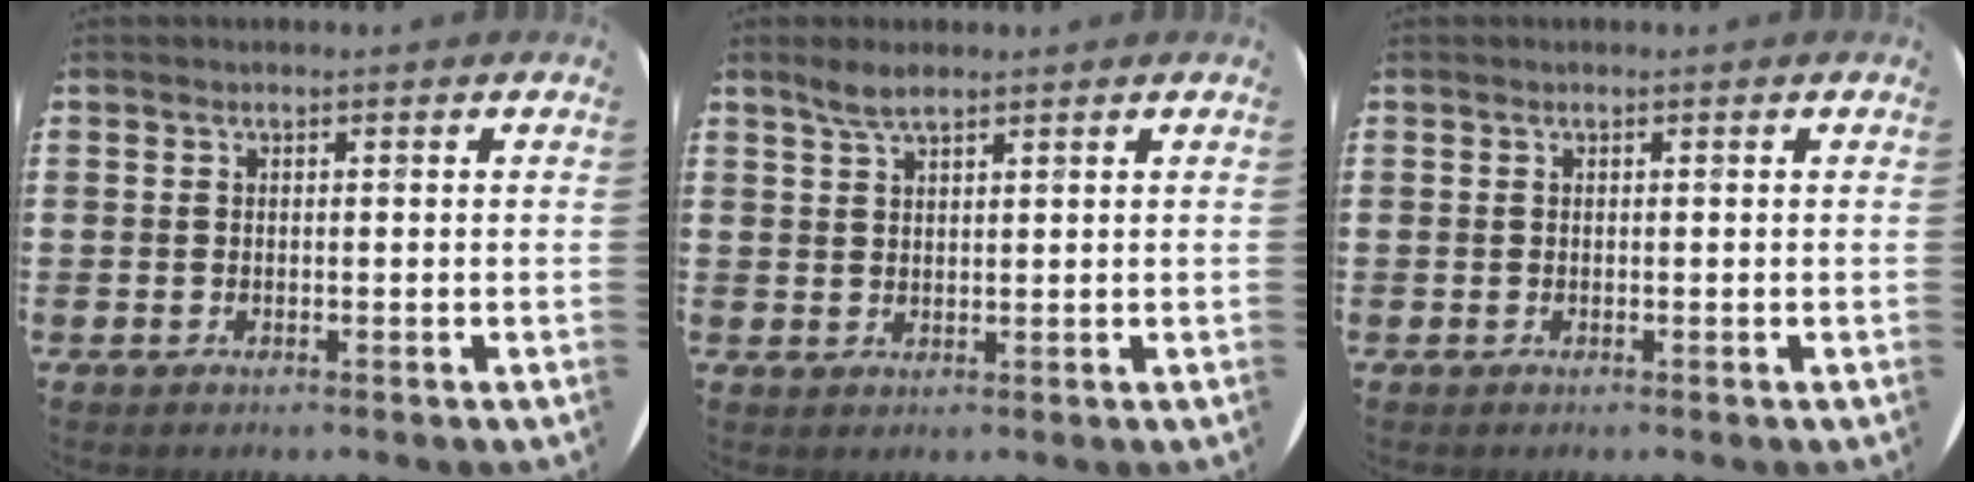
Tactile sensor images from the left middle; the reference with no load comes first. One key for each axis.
{"total": 2.8, "fx": 2.2, "fy": 0.6, "fz": 1.7, "tx": -0.037, "ty": 0.004, "tz": 0.040}
{"total": 0.0}